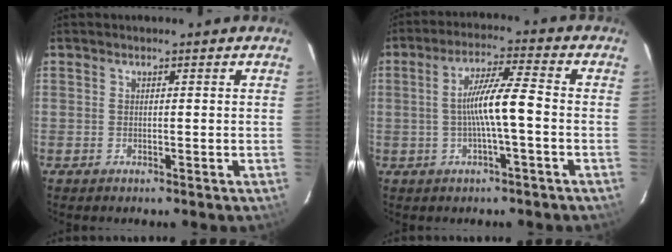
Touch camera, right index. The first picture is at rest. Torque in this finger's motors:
{"motor_torque": [0.45, -0.09, 0.66, 0.16]}